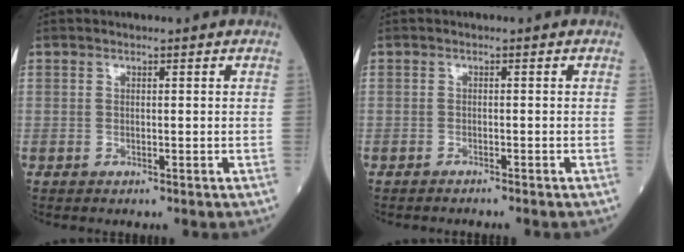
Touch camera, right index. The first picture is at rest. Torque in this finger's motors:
{"motor_torque": [-0.34, -0.24, -0.05, -0.04]}